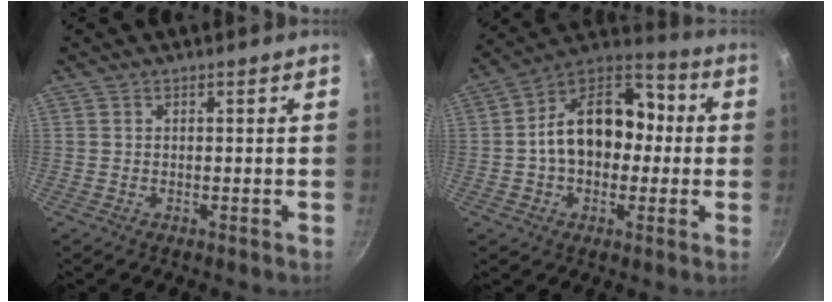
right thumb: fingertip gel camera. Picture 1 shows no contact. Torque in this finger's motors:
{"motor_torque": [1.43, 2.89, 1.24, -0.59, 0.17]}